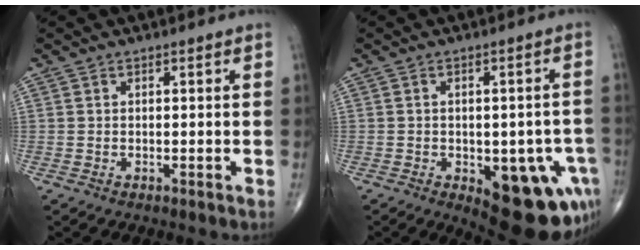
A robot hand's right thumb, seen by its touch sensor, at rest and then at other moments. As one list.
[{"total": 19.3, "force": [-7.2, 8.8, 15.7], "torque": [-0.135, 0.010, -0.072]}]